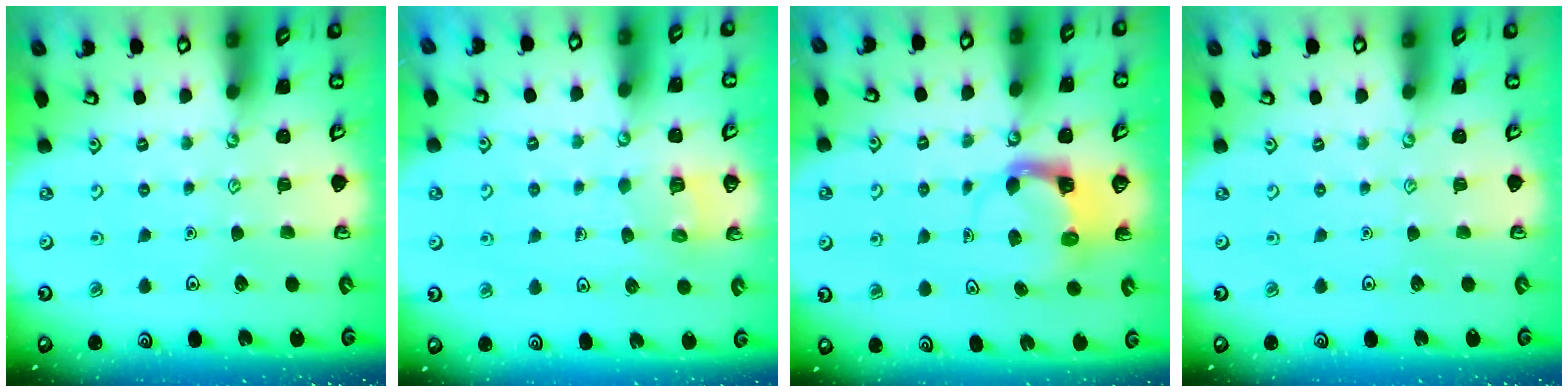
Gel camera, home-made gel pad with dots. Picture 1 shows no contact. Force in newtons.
{"total": 5.5, "press": 5.4, "slide": 0.5}
{"total": 3.8, "press": 3.8, "slide": 0.3}
{"total": 0.0}